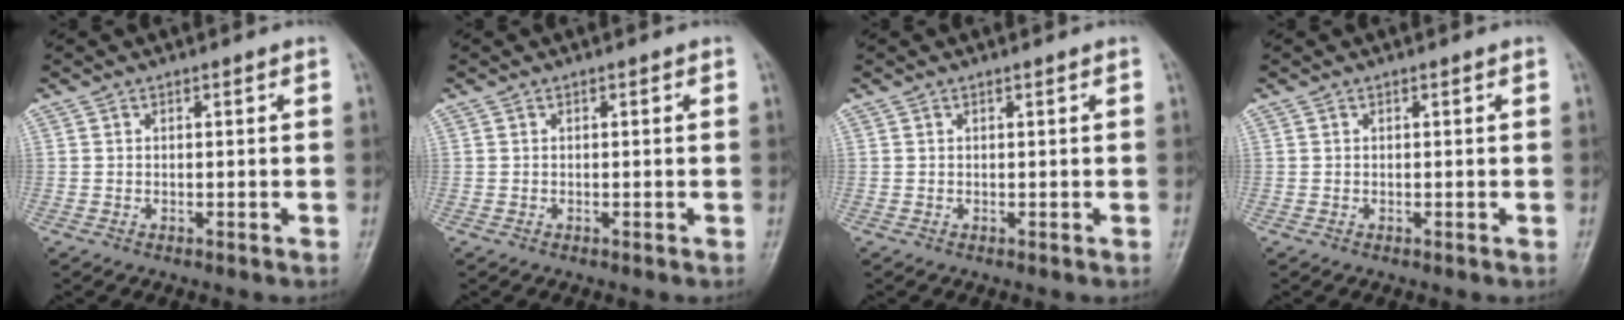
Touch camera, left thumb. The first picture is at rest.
{"total": 0.0}
{"total": 0.0}
{"total": 0.0}